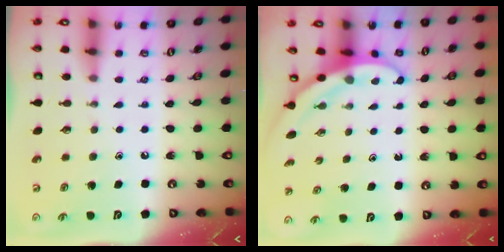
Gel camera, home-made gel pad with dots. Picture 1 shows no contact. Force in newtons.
{"total": 3.1, "press": 3.1, "slide": 0.1}